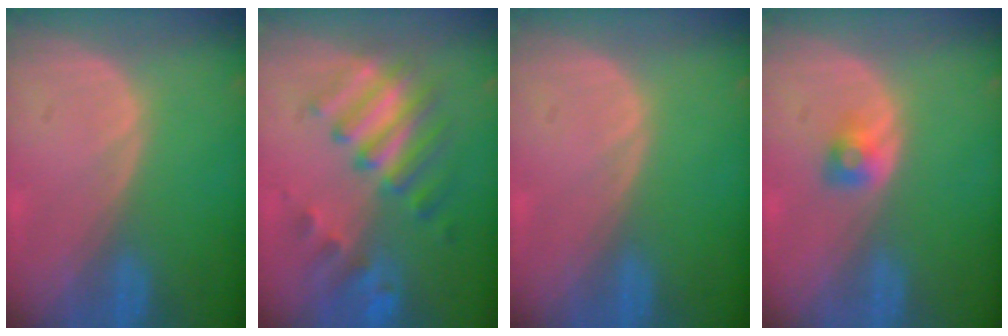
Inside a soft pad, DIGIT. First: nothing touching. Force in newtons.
{"total": 8.8, "press": 8.1, "slide": 3.3}
{"total": 0.0}
{"total": 2.0, "press": 2.0, "slide": 0.3}